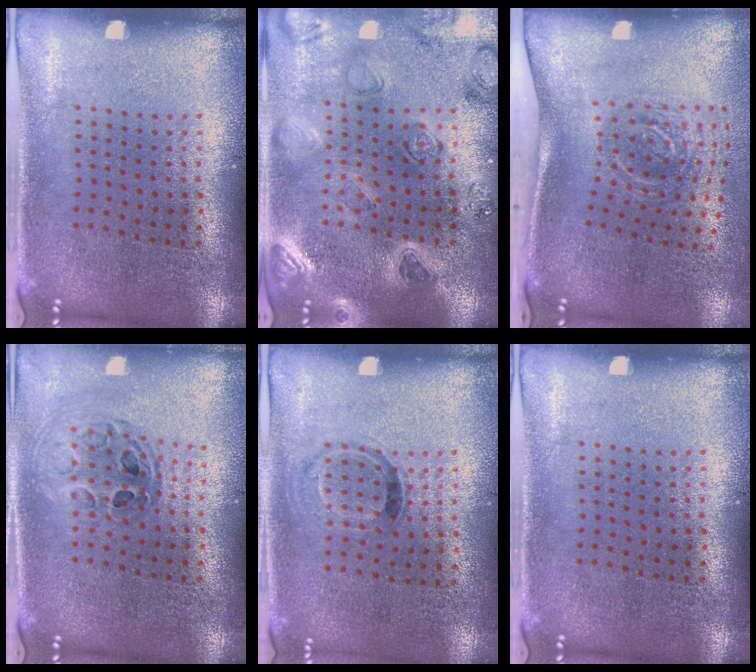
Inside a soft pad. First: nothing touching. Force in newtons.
{"total": 2.2, "press": 2.2, "slide": 0.4}
{"total": 2.0, "press": 1.3, "slide": 1.5}
{"total": 0.7, "press": 0.7, "slide": 0.1}
{"total": 0.9, "press": 0.7, "slide": 0.6}
{"total": 0.0}